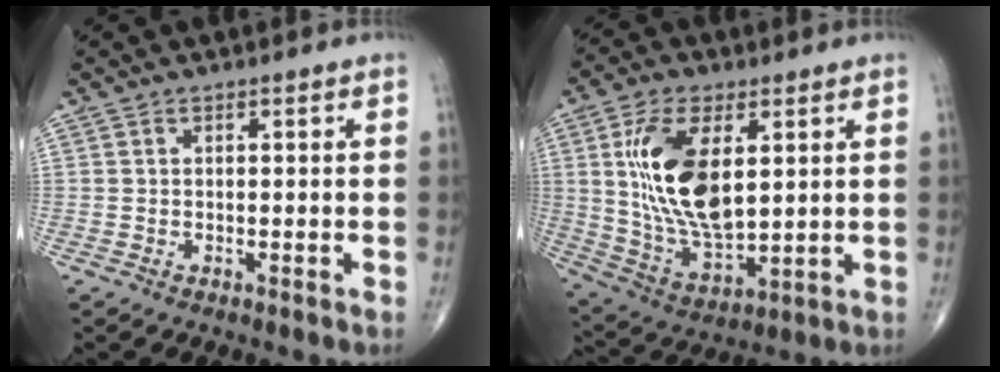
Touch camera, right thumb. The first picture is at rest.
{"total": 17.4, "force": [3.8, 8.6, 14.6], "torque": [-0.274, -0.020, 0.081]}